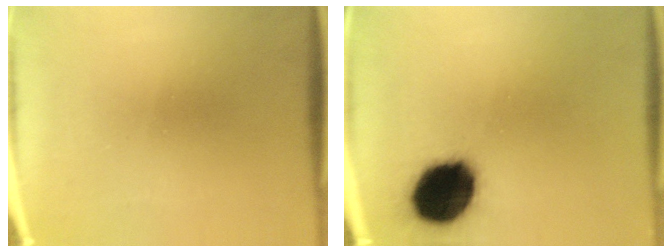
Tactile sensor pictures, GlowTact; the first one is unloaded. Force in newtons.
{"total": 18.2}